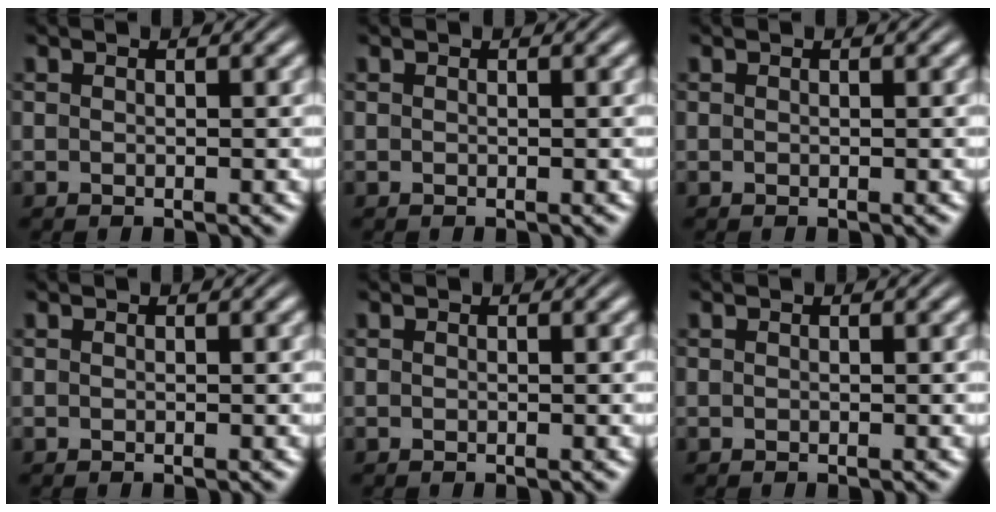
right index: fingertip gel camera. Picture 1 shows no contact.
{"total": 0.0}
{"total": 0.0}
{"total": 0.0}
{"total": 0.0}
{"total": 0.0}